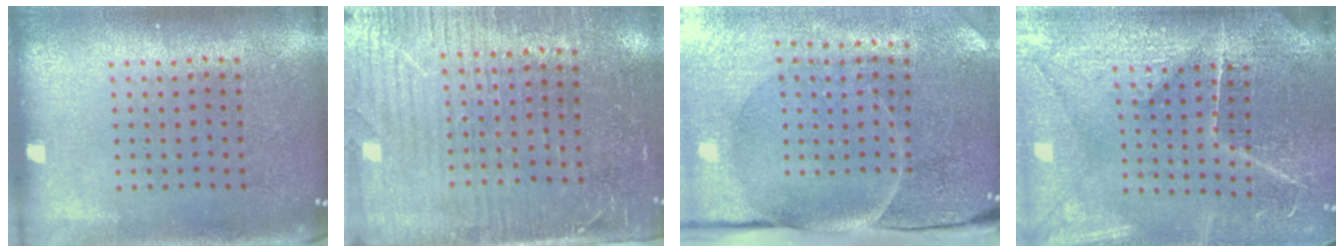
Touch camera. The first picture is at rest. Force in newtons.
{"total": 3.5, "press": 3.1, "slide": 1.5}
{"total": 4.9, "press": 3.9, "slide": 2.9}
{"total": 3.8, "press": 3.7, "slide": 1.2}